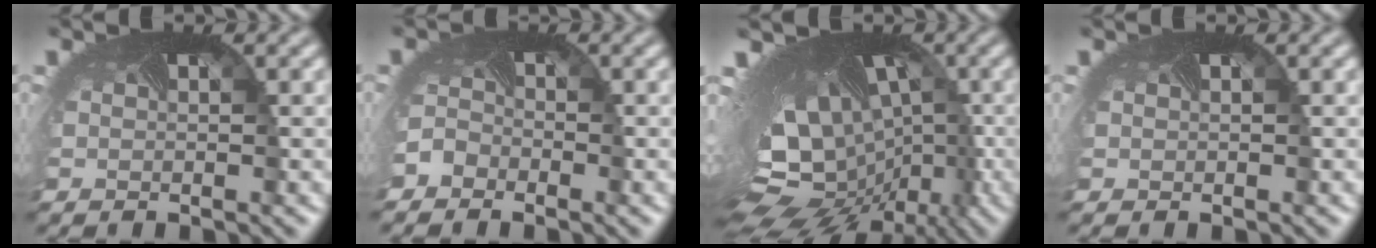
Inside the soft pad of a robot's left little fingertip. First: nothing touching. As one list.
[{"total": 2.4, "force": [-2.0, 1.2, 0.0], "torque": [-0.006, -0.008, -0.042]}, {"total": 17.6, "force": [-3.2, 11.3, 13.1], "torque": [-0.196, 0.020, -0.041]}, {"total": 0.0}]